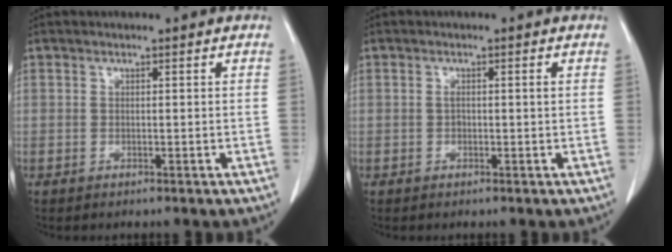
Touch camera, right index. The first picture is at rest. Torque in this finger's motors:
{"motor_torque": [-0.03, 0.06, 0.06, 0.01]}